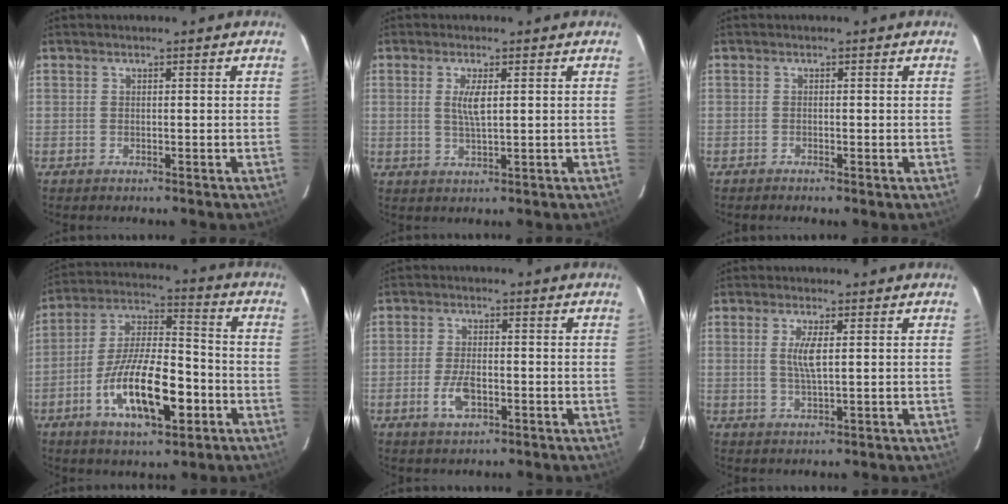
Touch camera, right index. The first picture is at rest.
{"total": 3.6, "force": [0.8, 0.8, 3.4], "torque": [-0.066, -0.003, 0.015]}
{"total": 0.6, "force": [-0.3, 0.1, 0.5], "torque": [-0.011, -0.001, -0.007]}
{"total": 17.2, "force": [-6.6, 6.2, 14.7], "torque": [-0.277, 0.001, -0.113]}
{"total": 5.3, "force": [-2.1, 2.5, 4.2], "torque": [-0.091, -0.003, -0.037]}
{"total": 3.9, "force": [0.7, 0.7, 3.8], "torque": [-0.075, -0.004, 0.014]}